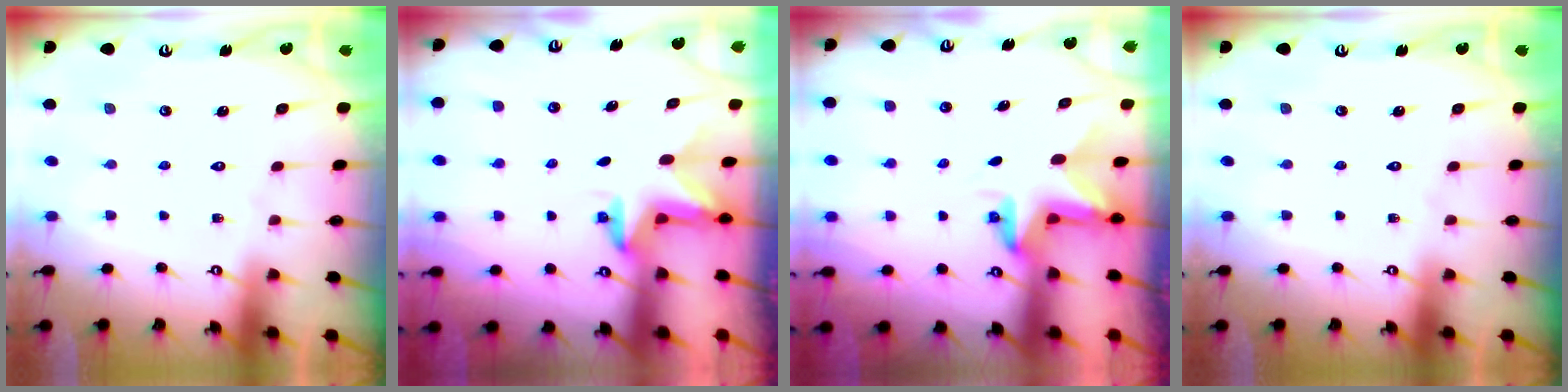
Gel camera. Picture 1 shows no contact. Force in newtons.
{"total": 2.9, "press": 2.9, "slide": 0.1}
{"total": 3.0, "press": 3.0, "slide": 0.3}
{"total": 0.0}